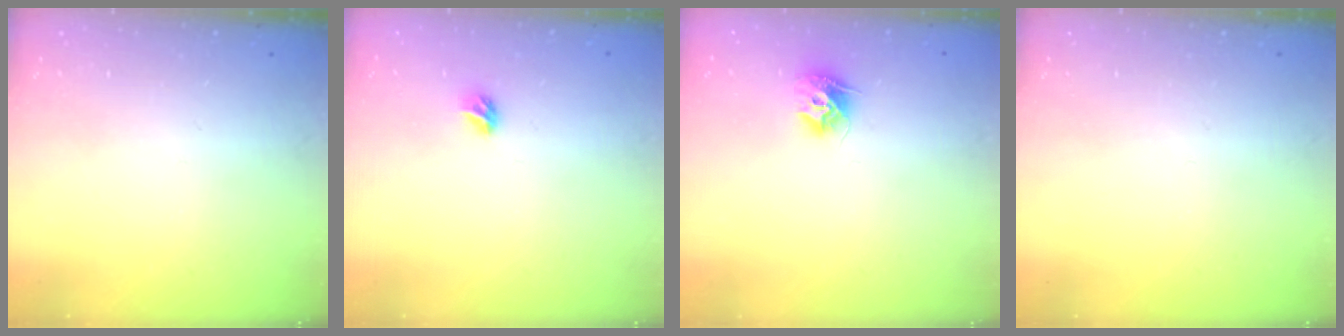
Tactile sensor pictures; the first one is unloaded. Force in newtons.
{"total": 3.3, "press": 3.2, "slide": 0.8}
{"total": 9.1, "press": 9.1, "slide": 0.3}
{"total": 0.0}